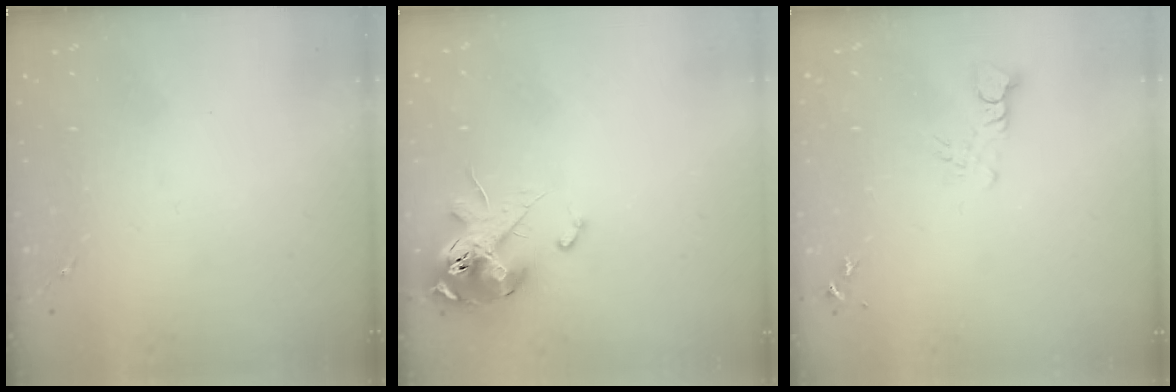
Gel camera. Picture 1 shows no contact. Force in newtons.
{"total": 14.1, "press": 14.0, "slide": 1.7}
{"total": 3.4, "press": 3.4, "slide": 0.2}